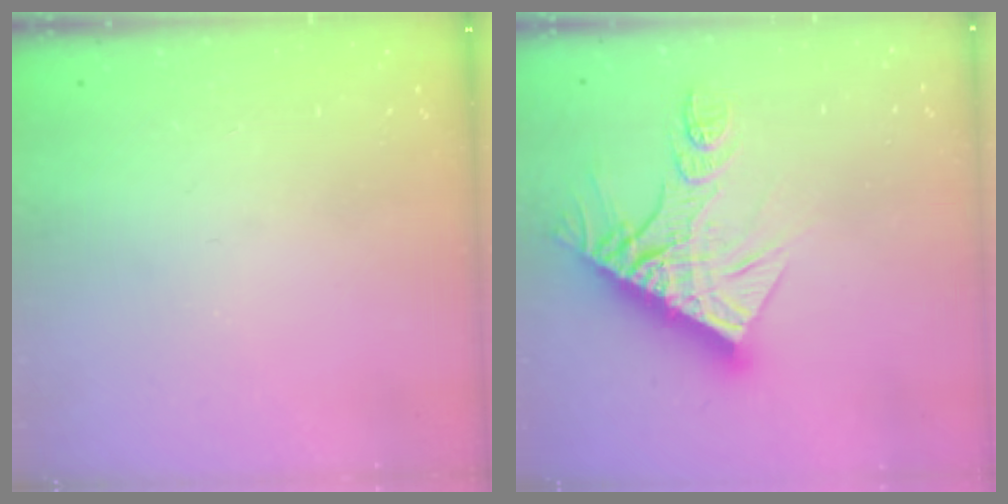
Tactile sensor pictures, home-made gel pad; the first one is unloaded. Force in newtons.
{"total": 17.1, "press": 17.0, "slide": 1.8}